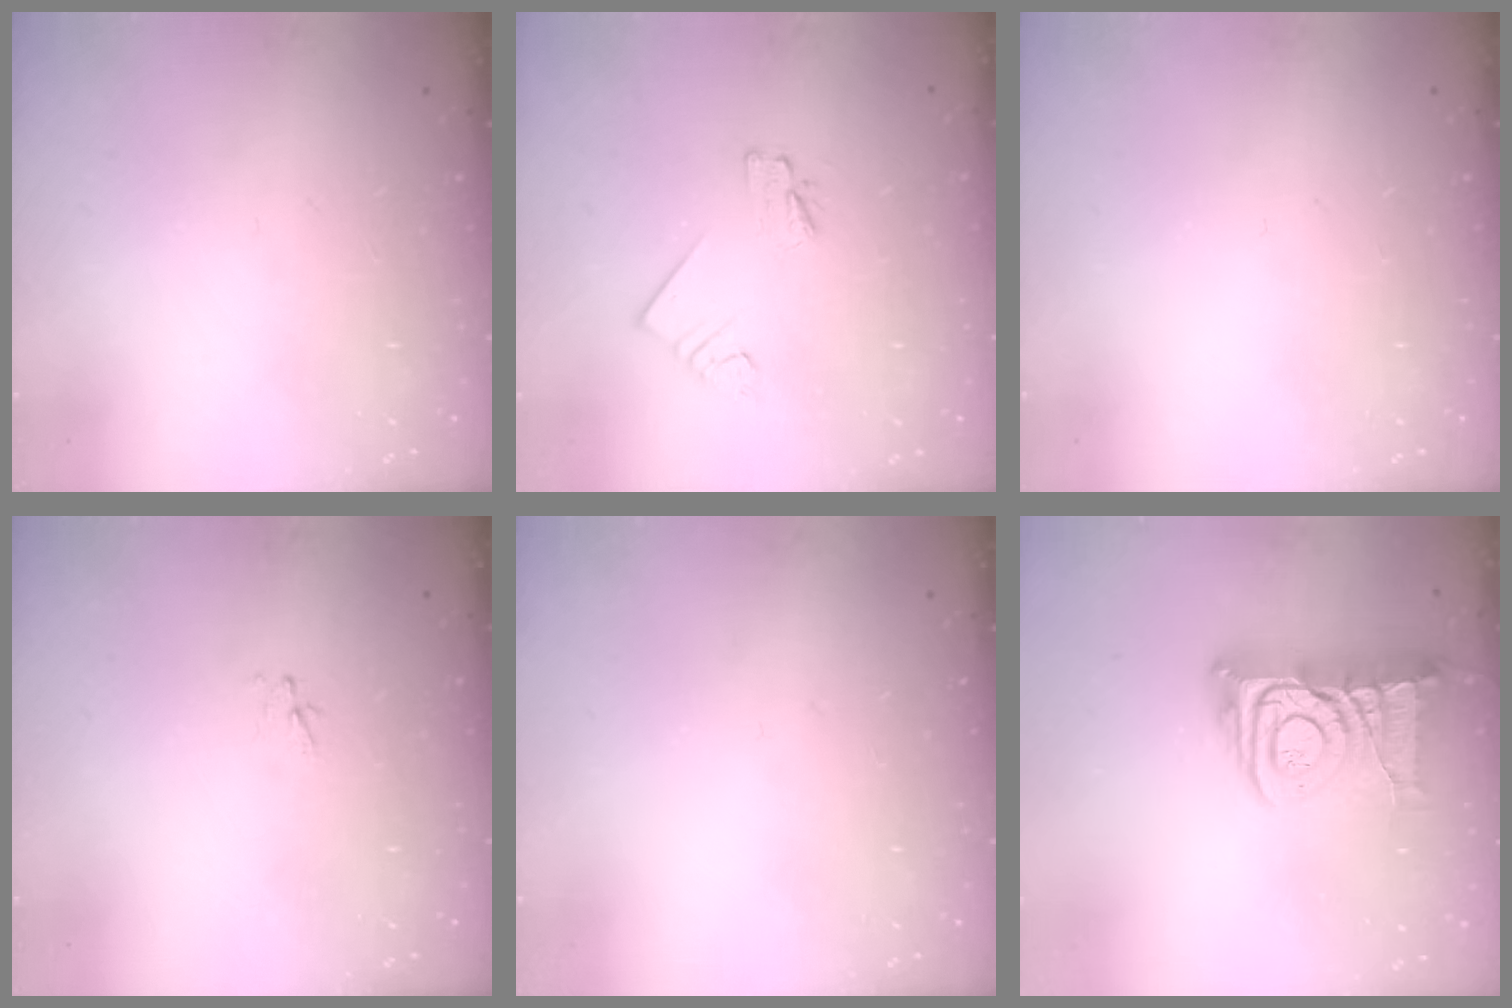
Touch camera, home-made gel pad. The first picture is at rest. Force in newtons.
{"total": 2.3, "press": 2.3, "slide": 0.1}
{"total": 0.0}
{"total": 3.0, "press": 3.0, "slide": 0.3}
{"total": 0.0}
{"total": 13.5, "press": 13.4, "slide": 1.5}